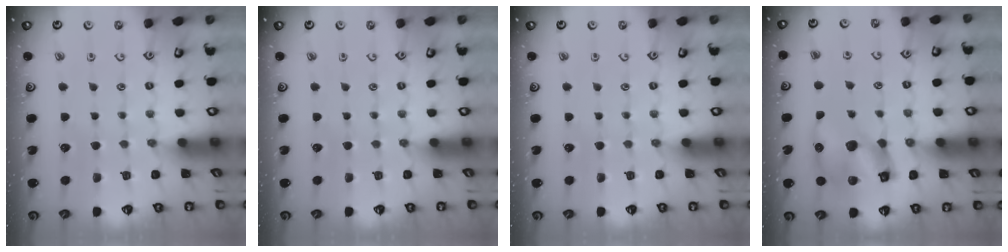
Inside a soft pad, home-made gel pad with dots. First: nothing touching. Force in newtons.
{"total": 0.0}
{"total": 0.0}
{"total": 13.6, "press": 13.4, "slide": 1.9}